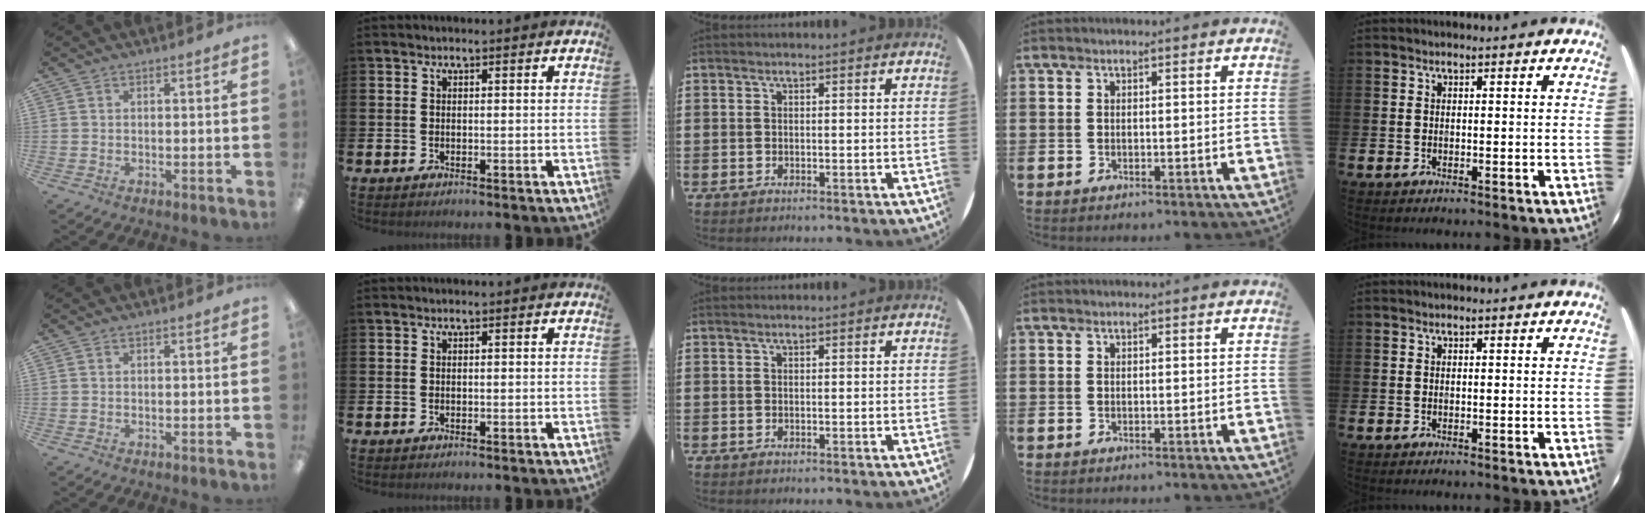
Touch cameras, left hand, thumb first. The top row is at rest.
{}